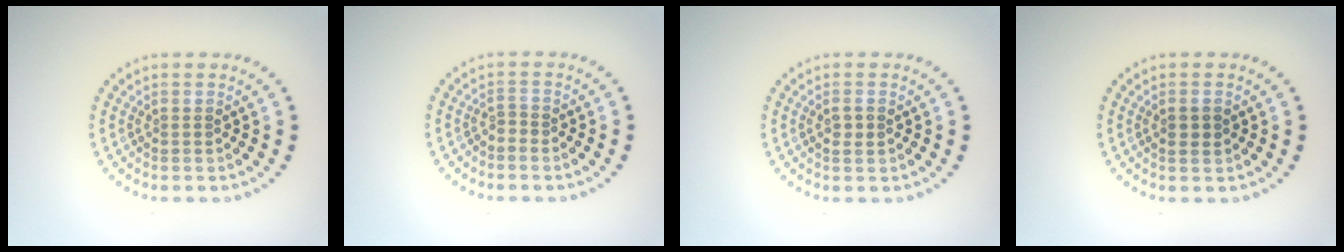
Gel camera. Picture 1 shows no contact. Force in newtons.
{"total": 0.6, "press": 0.3, "slide": 0.5}
{"total": 1.1, "press": 1.1, "slide": 0.2}
{"total": 1.4, "press": 1.4, "slide": 0.2}